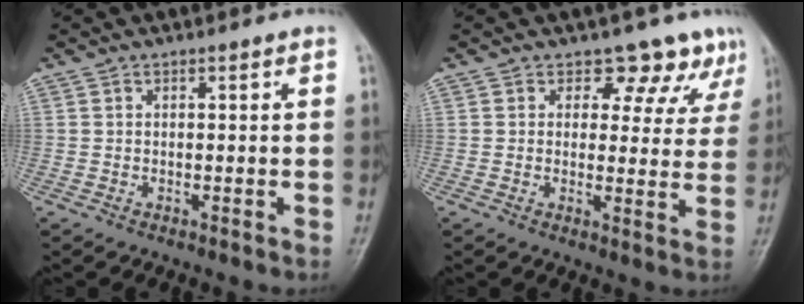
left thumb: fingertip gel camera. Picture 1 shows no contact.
{"total": 7.6, "force": [5.8, 4.6, 1.7], "torque": [0.022, -0.030, 0.051]}